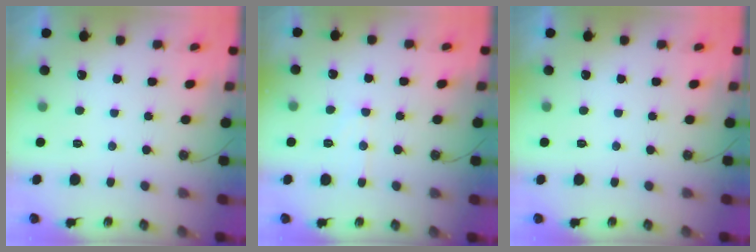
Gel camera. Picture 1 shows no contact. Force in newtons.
{"total": 7.3, "press": 7.3, "slide": 0.6}
{"total": 0.0}